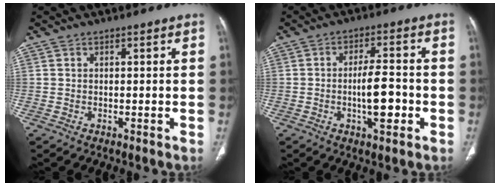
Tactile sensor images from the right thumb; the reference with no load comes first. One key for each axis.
{"total": 7.8, "fx": -1.9, "fy": 2.9, "fz": 7.0, "tx": -0.108, "ty": 0.013, "tz": -0.029}